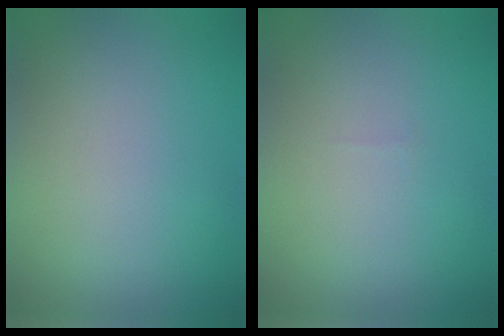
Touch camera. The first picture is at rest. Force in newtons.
{"total": 0.0}